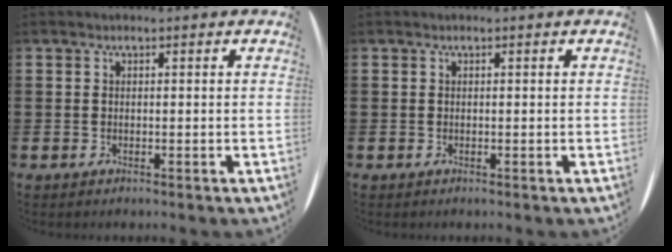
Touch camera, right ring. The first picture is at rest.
{"total": 0.0}